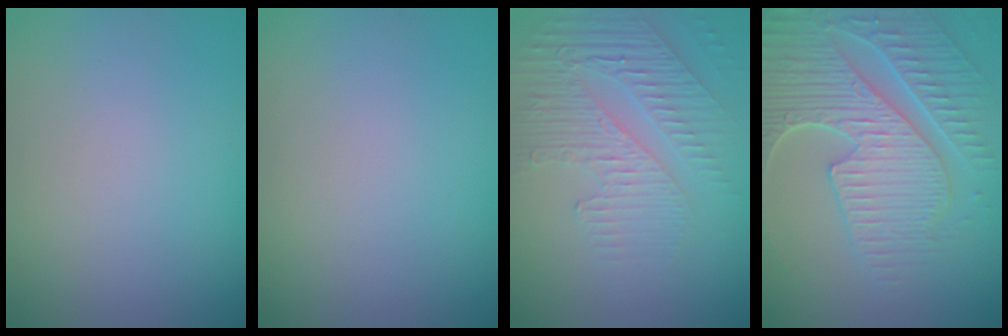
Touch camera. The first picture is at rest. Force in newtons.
{"total": 0.0}
{"total": 5.0, "press": 3.1, "slide": 3.9}
{"total": 7.9, "press": 6.1, "slide": 5.1}